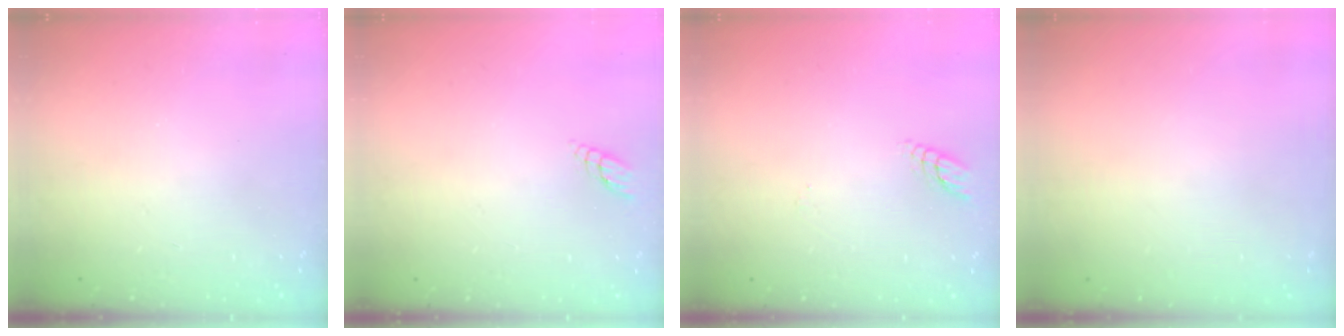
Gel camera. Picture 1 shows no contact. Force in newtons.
{"total": 2.9, "press": 2.9, "slide": 0.3}
{"total": 4.4, "press": 4.3, "slide": 0.4}
{"total": 0.0}